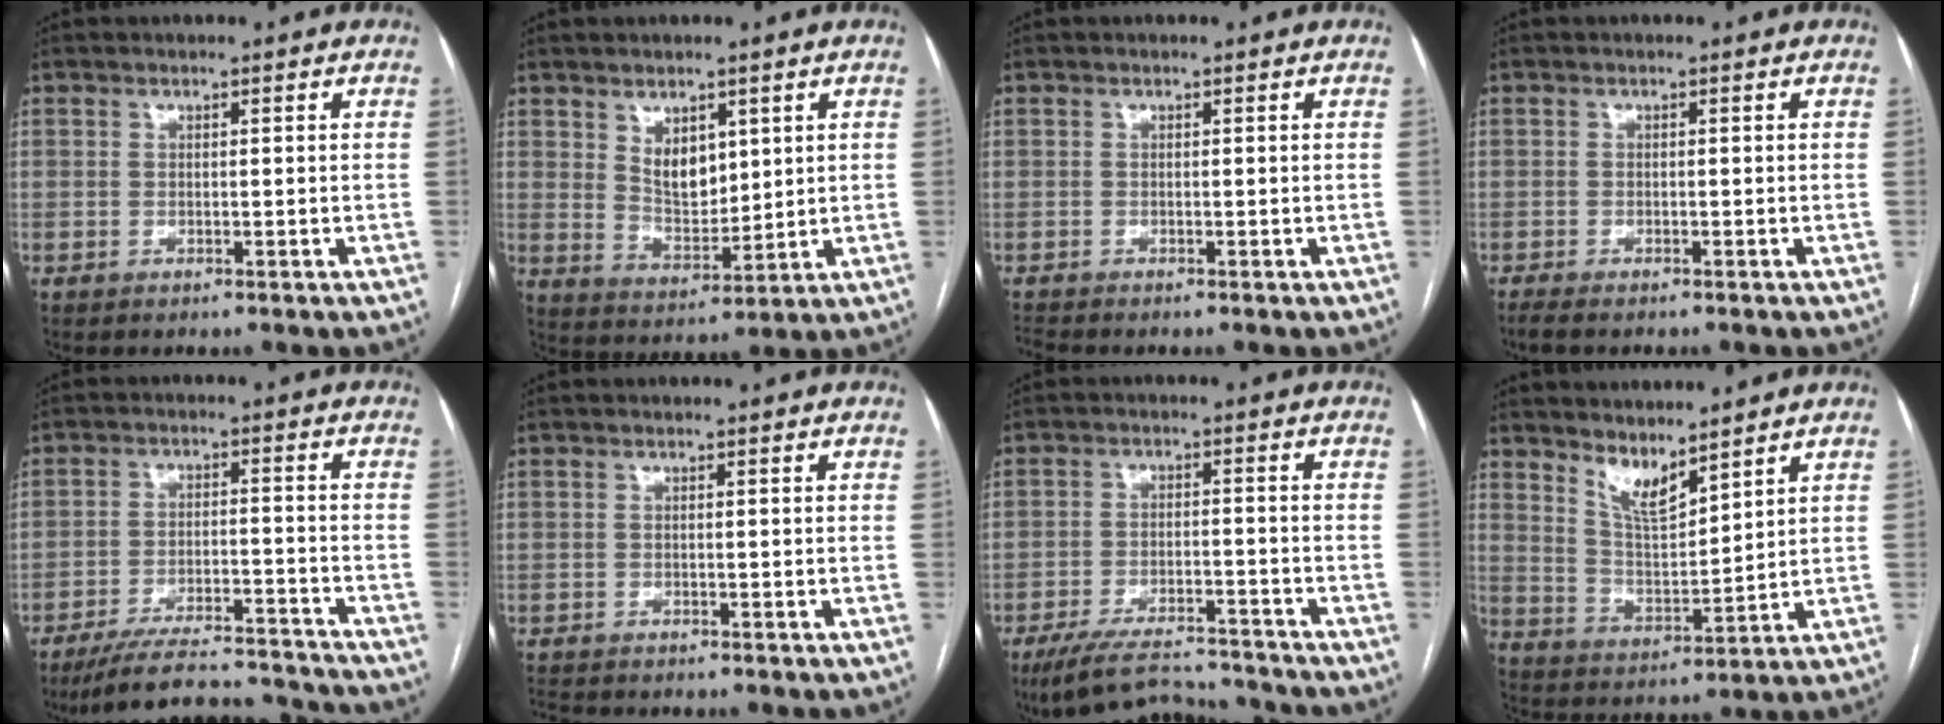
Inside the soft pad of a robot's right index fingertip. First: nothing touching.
{"total": 6.2, "force": [2.6, 3.6, 4.3], "torque": [-0.080, -0.002, 0.059]}
{"total": 0.9, "force": [-0.8, -0.1, -0.3], "torque": [-0.001, -0.010, -0.016]}
{"total": 2.6, "force": [-2.2, 0.4, 1.3], "torque": [-0.022, -0.007, -0.033]}
{"total": 15.8, "force": [-14.8, 2.0, 4.9], "torque": [-0.091, 0.002, -0.221]}
{"total": 3.2, "force": [-3.0, 0.4, 1.0], "torque": [-0.017, -0.011, -0.047]}
{"total": 11.4, "force": [-10.6, 1.8, 3.7], "torque": [-0.064, -0.002, -0.171]}
{"total": 6.1, "force": [5.1, 1.2, 3.1], "torque": [-0.066, -0.013, 0.108]}